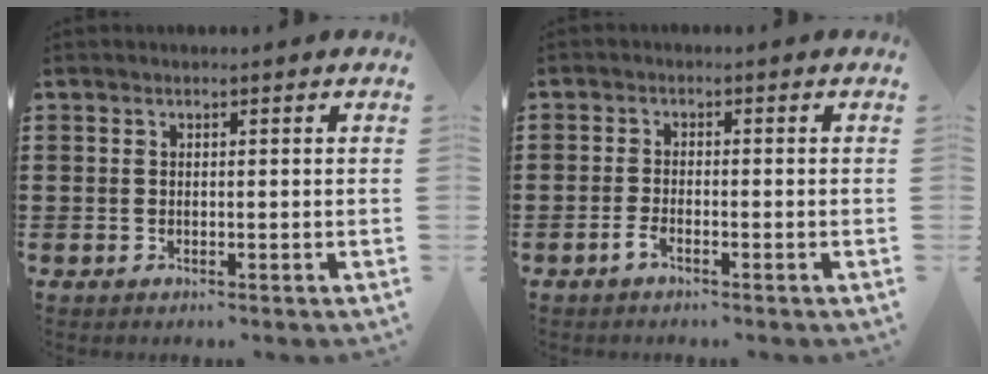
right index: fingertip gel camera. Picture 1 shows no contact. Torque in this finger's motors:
{"motor_torque": [2.14, 0.00, 0.13, 0.00]}